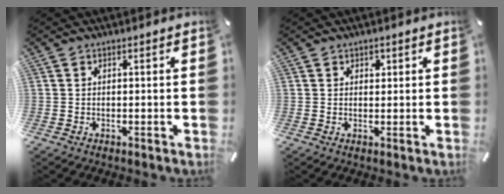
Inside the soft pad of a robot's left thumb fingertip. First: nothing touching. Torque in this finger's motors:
{"motor_torque": [0.21, 0.10, 0.05, -0.18, 0.02]}